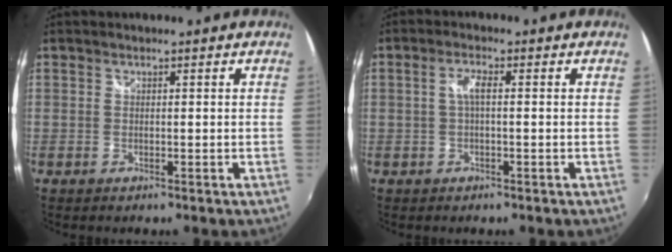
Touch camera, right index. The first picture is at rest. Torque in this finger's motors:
{"motor_torque": [0.24, -0.16, 0.17, 0.06]}